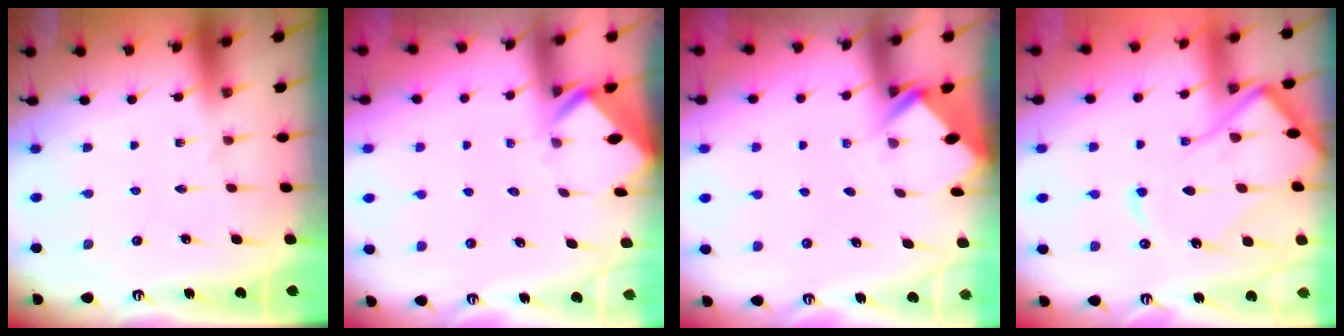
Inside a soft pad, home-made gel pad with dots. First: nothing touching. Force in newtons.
{"total": 2.5, "press": 2.4, "slide": 0.3}
{"total": 2.7, "press": 2.7, "slide": 0.2}
{"total": 13.8, "press": 13.8, "slide": 1.6}